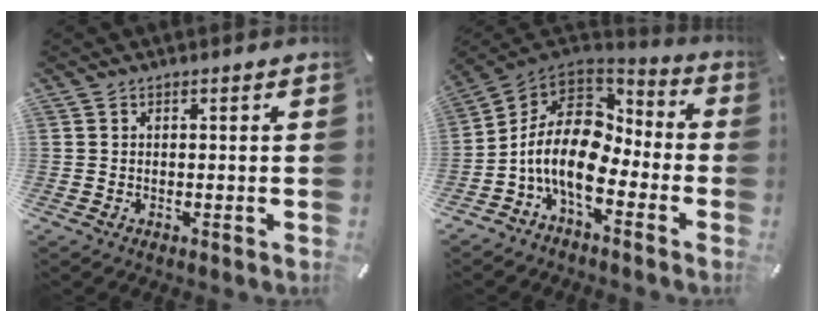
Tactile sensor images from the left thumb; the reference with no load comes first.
{"total": 15.2, "force": [-5.2, 8.9, 11.1], "torque": [-0.243, 0.014, -0.094]}